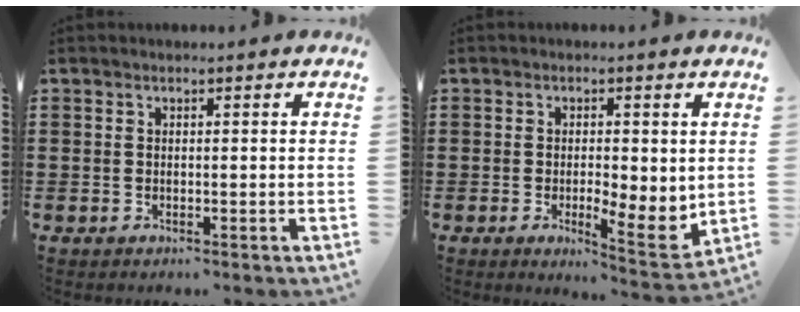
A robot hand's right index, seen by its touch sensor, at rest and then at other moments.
{"total": 4.2, "force": [0.0, 1.7, 3.8], "torque": [-0.064, -0.006, -0.002]}